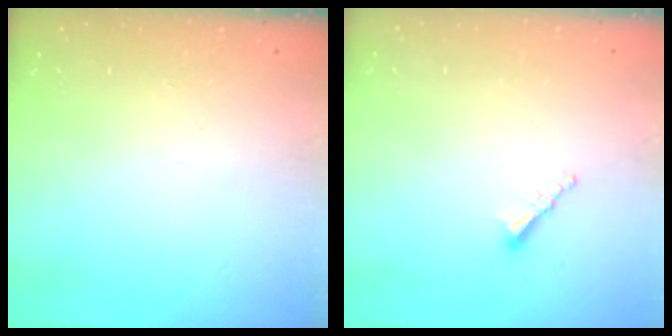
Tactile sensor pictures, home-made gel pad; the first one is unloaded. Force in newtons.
{"total": 2.5, "press": 2.5, "slide": 0.3}